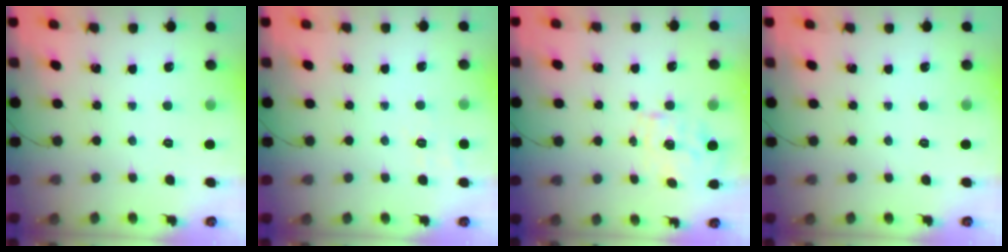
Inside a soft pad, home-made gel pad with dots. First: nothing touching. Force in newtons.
{"total": 2.6, "press": 1.9, "slide": 1.8}
{"total": 0.9, "press": 0.7, "slide": 0.6}
{"total": 0.0}